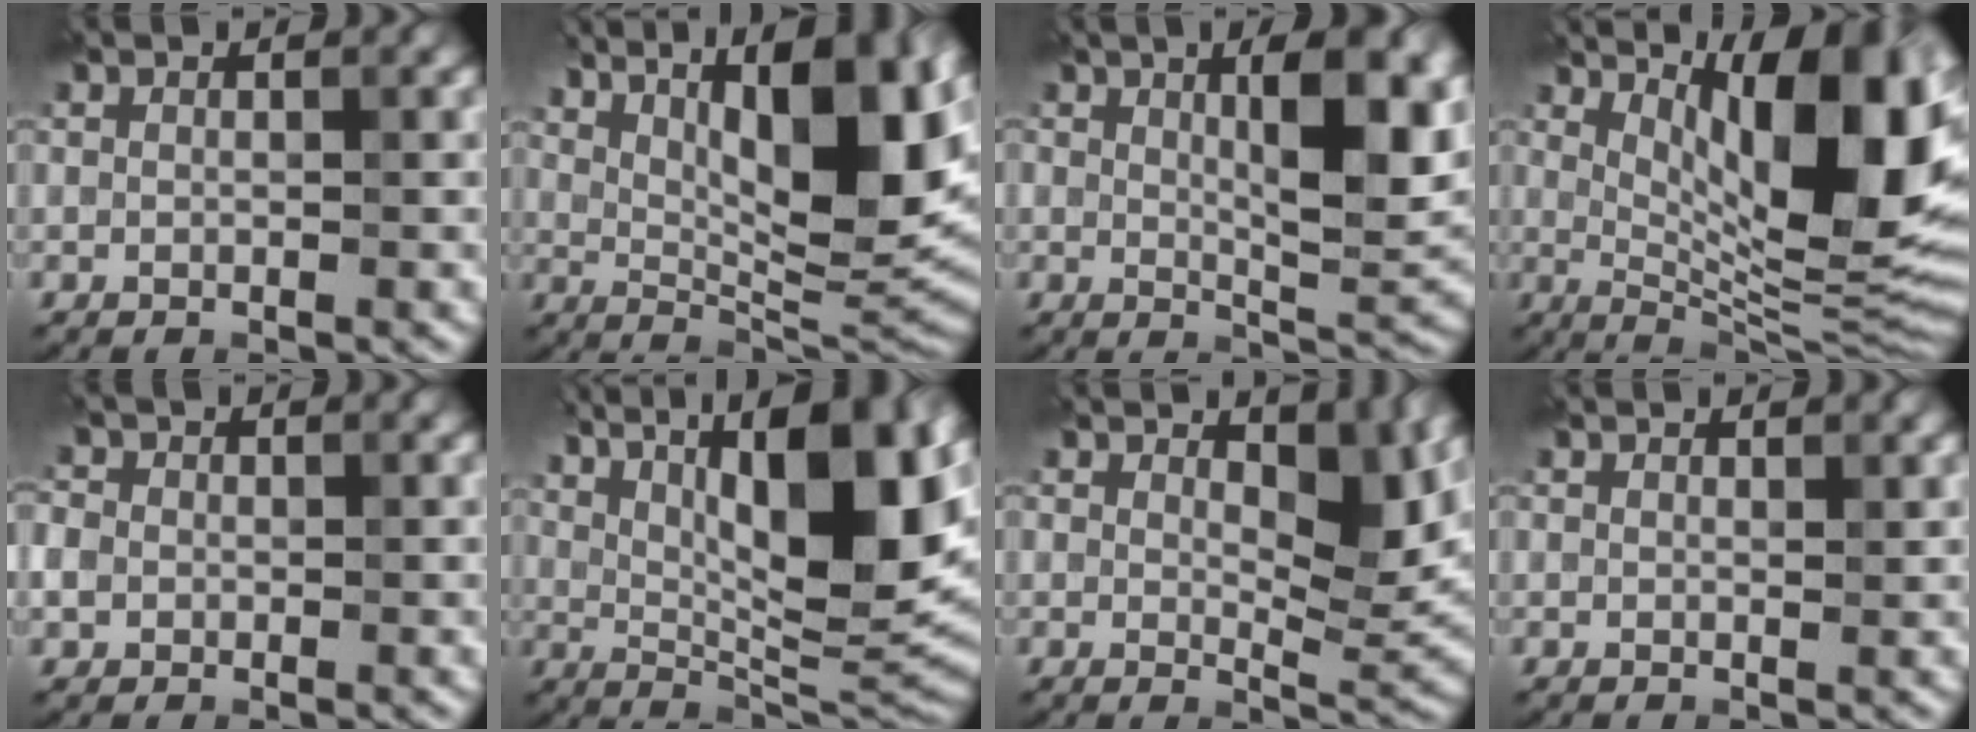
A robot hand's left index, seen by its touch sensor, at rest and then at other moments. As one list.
[{"total": 14.0, "force": [6.0, 4.3, 11.9], "torque": [-0.167, 0.002, 0.104]}, {"total": 8.9, "force": [2.5, 3.0, 8.0], "torque": [-0.114, 0.000, 0.042]}, {"total": 14.2, "force": [4.6, 4.3, 12.8], "torque": [-0.164, -0.005, 0.075]}, {"total": 3.0, "force": [0.4, 2.7, 1.3], "torque": [-0.029, 0.019, -0.003]}, {"total": 15.6, "force": [6.4, 4.8, 13.4], "torque": [-0.189, 0.010, 0.111]}, {"total": 5.3, "force": [2.1, 2.3, 4.3], "torque": [-0.057, -0.008, 0.033]}, {"total": 0.7, "force": [0.6, 0.1, 0.4], "torque": [-0.004, 0.000, 0.011]}]